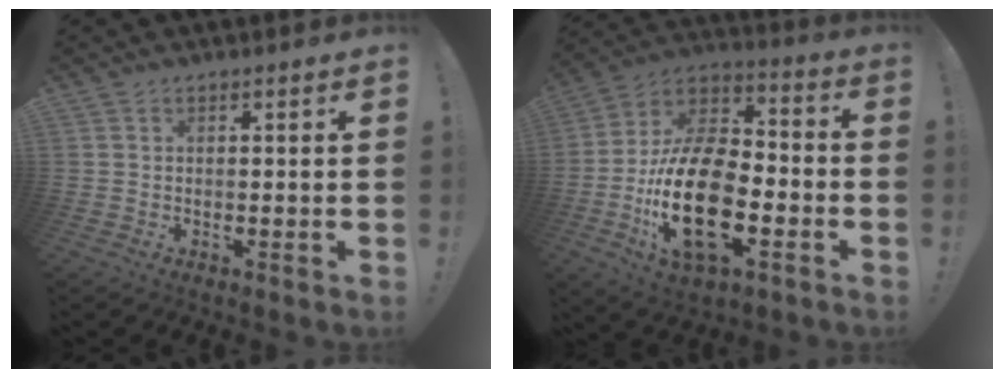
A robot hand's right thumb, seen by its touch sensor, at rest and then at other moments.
{"total": 24.4, "force": [-7.5, 13.3, 19.0], "torque": [-0.377, 0.035, -0.122]}